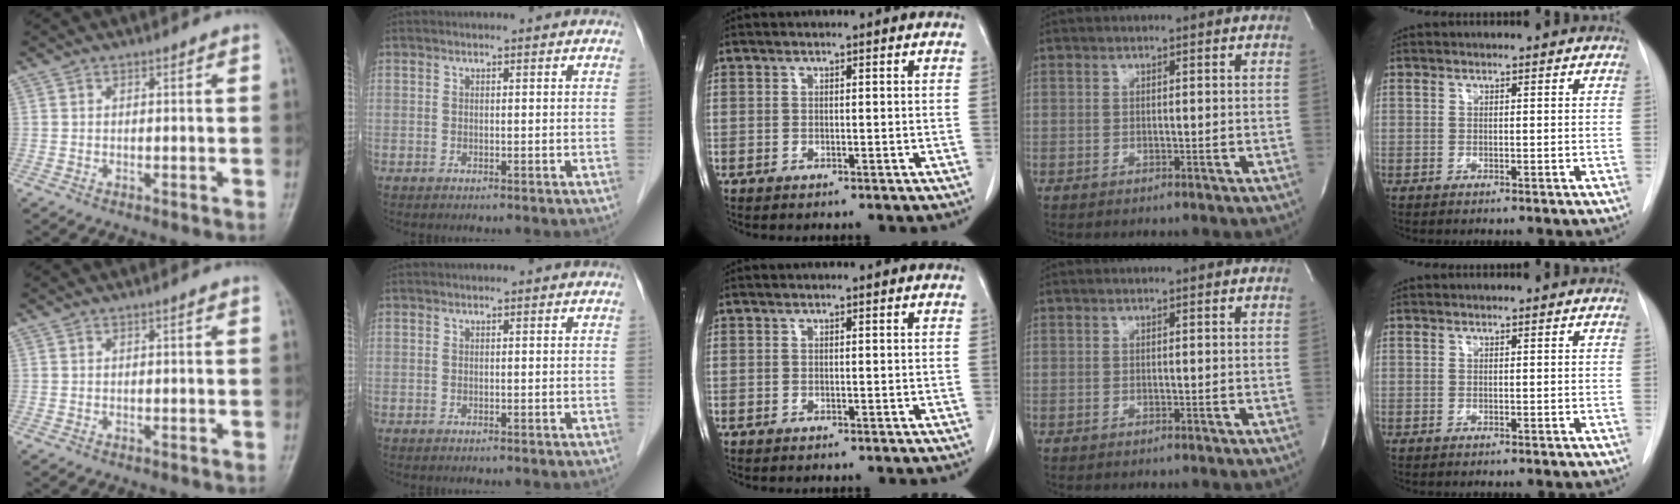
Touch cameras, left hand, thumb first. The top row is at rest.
{}